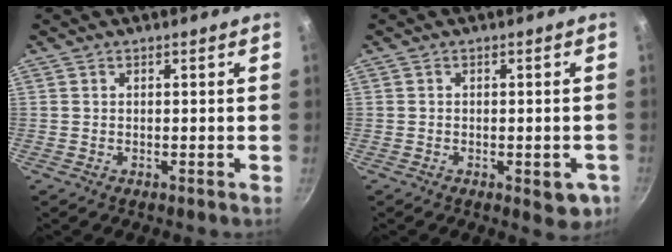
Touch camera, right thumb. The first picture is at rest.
{"total": 5.0, "force": [-1.8, 2.5, 3.9], "torque": [-0.030, 0.003, -0.021]}